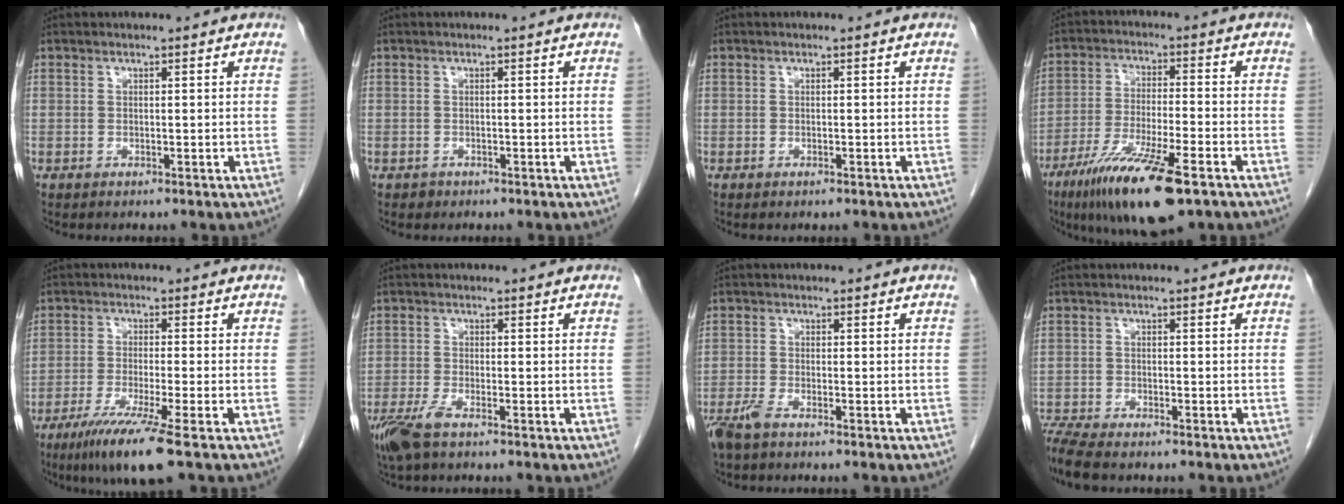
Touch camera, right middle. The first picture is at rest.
{"total": 0.7, "force": [-0.5, 0.5, 0.0], "torque": [-0.003, 0.003, -0.007]}
{"total": 0.5, "force": [-0.3, 0.2, 0.3], "torque": [-0.008, -0.001, -0.003]}
{"total": 14.3, "force": [-8.6, 2.0, 11.2], "torque": [-0.209, -0.033, -0.148]}
{"total": 8.7, "force": [-5.5, -0.8, 6.8], "torque": [-0.119, -0.026, -0.097]}
{"total": 4.5, "force": [-3.1, 0.9, 3.2], "torque": [-0.072, -0.011, -0.060]}
{"total": 3.4, "force": [-2.6, 0.7, 2.1], "torque": [-0.049, -0.006, -0.052]}
{"total": 6.3, "force": [-5.5, 0.9, 2.8], "torque": [-0.058, -0.012, -0.099]}